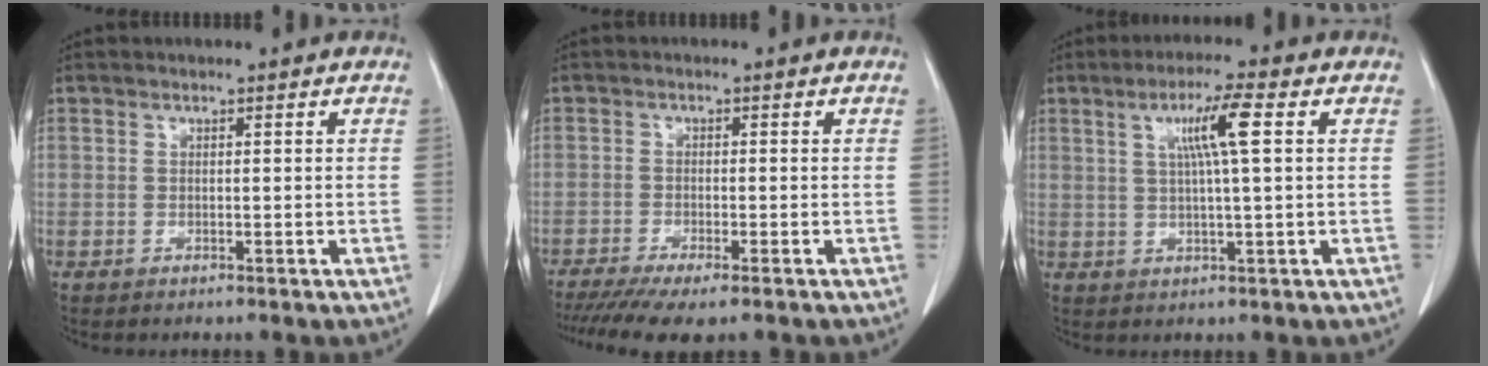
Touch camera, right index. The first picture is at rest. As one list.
[{"total": 7.9, "force": [-6.1, 0.9, 4.8], "torque": [-0.074, -0.016, -0.098]}, {"total": 6.5, "force": [1.9, -0.4, 6.2], "torque": [-0.112, 0.004, 0.034]}]